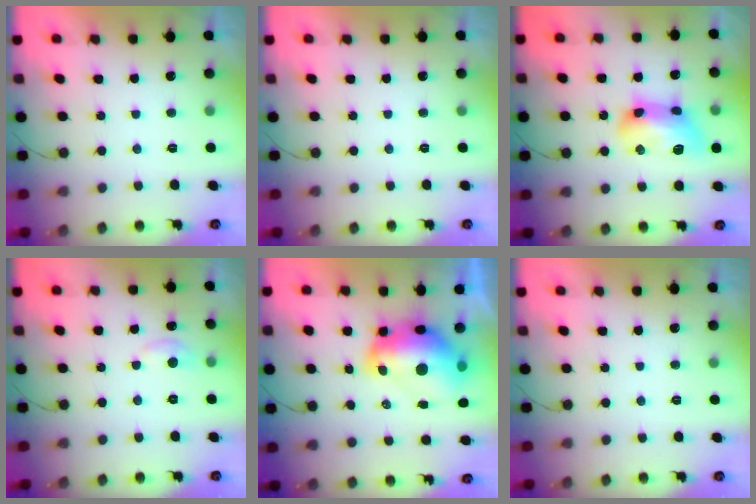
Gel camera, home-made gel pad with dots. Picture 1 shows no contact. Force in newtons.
{"total": 0.0}
{"total": 14.3, "press": 14.2, "slide": 0.5}
{"total": 5.5, "press": 5.4, "slide": 0.8}
{"total": 16.3, "press": 16.2, "slide": 1.6}
{"total": 0.0}